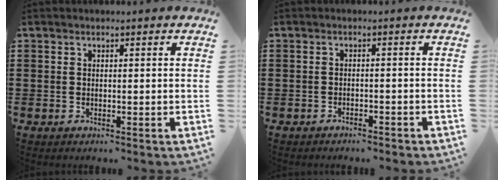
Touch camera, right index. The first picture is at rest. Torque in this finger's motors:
{"motor_torque": [1.16, -0.98, 0.37, -0.01]}